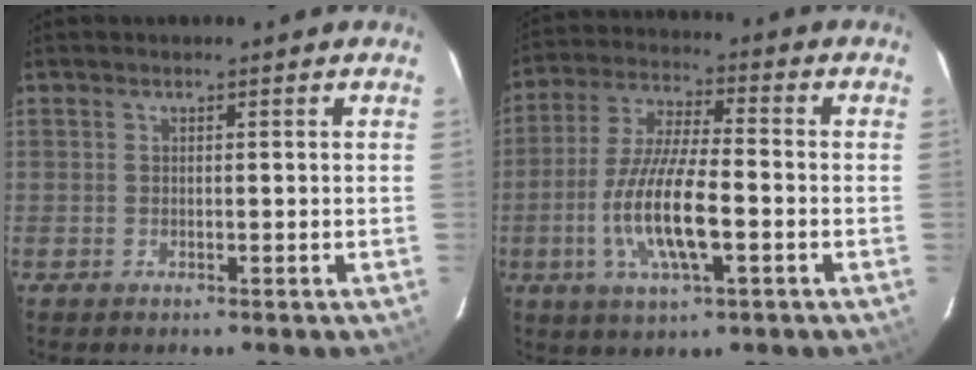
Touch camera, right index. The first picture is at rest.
{"total": 13.4, "force": [-3.8, 3.3, 12.4], "torque": [-0.255, -0.005, -0.072]}